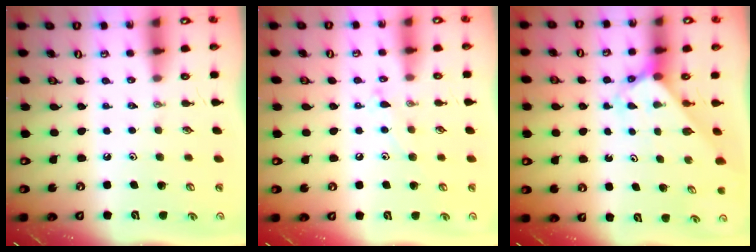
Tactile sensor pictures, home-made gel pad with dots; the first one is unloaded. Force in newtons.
{"total": 7.4, "press": 7.4, "slide": 0.6}
{"total": 2.6, "press": 2.6, "slide": 0.2}